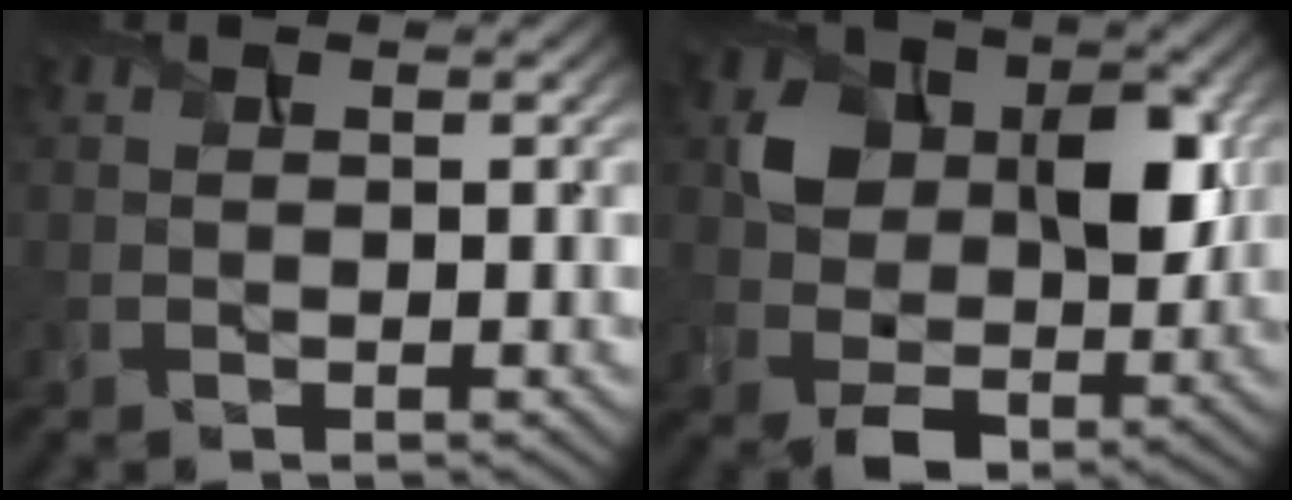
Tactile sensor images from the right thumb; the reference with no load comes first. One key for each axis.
{"total": 9.3, "fx": 1.1, "fy": 7.1, "fz": 5.9, "tx": -0.109, "ty": -0.009, "tz": 0.025}